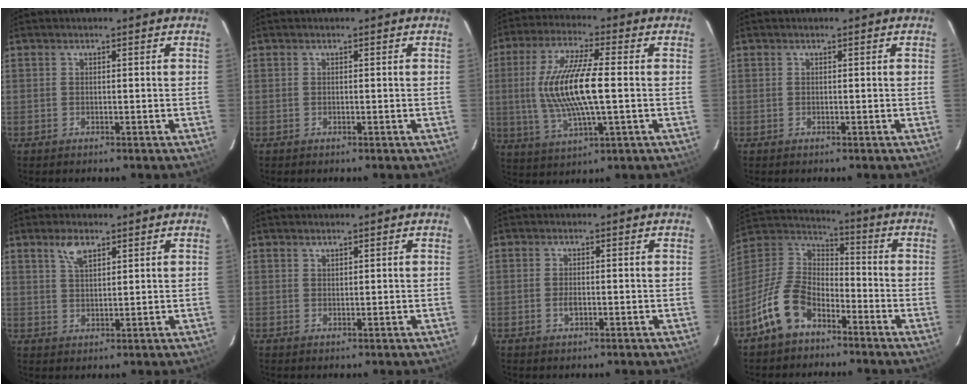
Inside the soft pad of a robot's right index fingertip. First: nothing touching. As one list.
[{"total": 0.0}, {"total": 14.5, "force": [0.0, 3.4, 14.1], "torque": [-0.280, -0.001, 0.003]}, {"total": 0.0}, {"total": 4.1, "force": [2.6, 1.7, 2.6], "torque": [-0.048, 0.005, 0.050]}, {"total": 0.8, "force": [0.7, 0.3, 0.1], "torque": [-0.003, 0.001, 0.014]}, {"total": 1.8, "force": [-0.5, 1.0, 1.4], "torque": [-0.028, 0.000, -0.008]}, {"total": 14.0, "force": [-8.1, 8.5, 7.6], "torque": [-0.173, 0.019, -0.150]}]